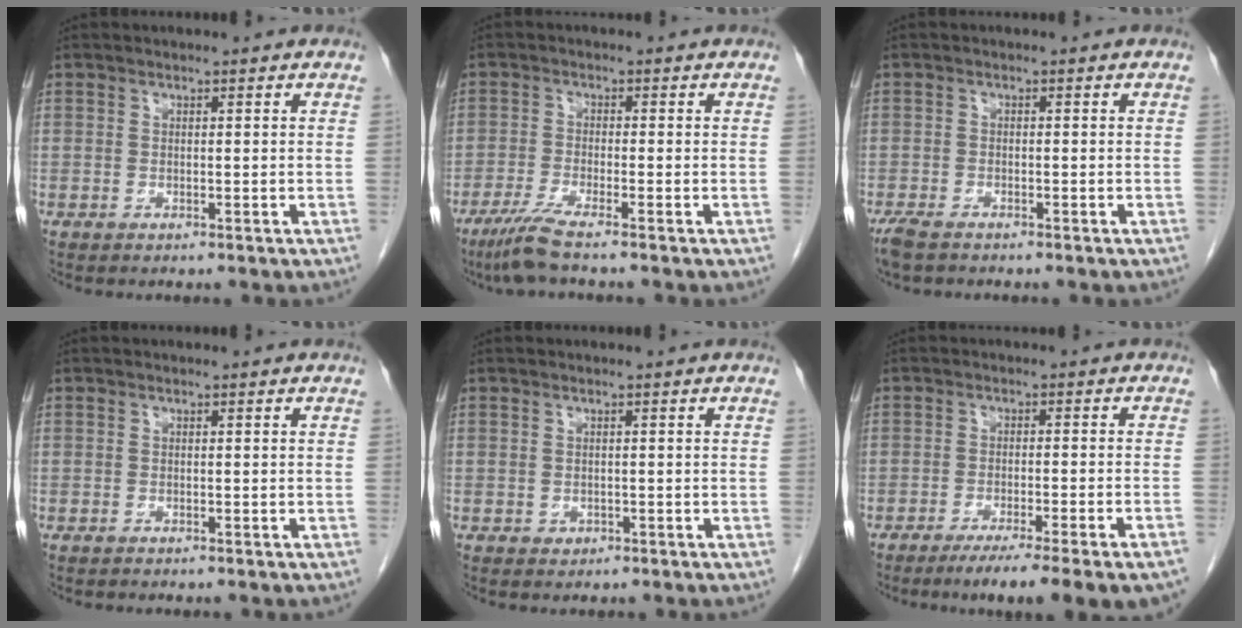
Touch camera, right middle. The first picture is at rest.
{"total": 4.8, "force": [-3.6, -0.8, 3.1], "torque": [-0.064, -0.017, -0.076]}
{"total": 3.6, "force": [-2.9, 1.1, 1.9], "torque": [-0.039, -0.010, -0.048]}
{"total": 0.0}
{"total": 0.8, "force": [-0.3, 0.7, 0.3], "torque": [-0.005, 0.002, 0.000]}
{"total": 14.0, "force": [-10.7, 0.2, 8.9], "torque": [-0.083, -0.025, -0.151]}